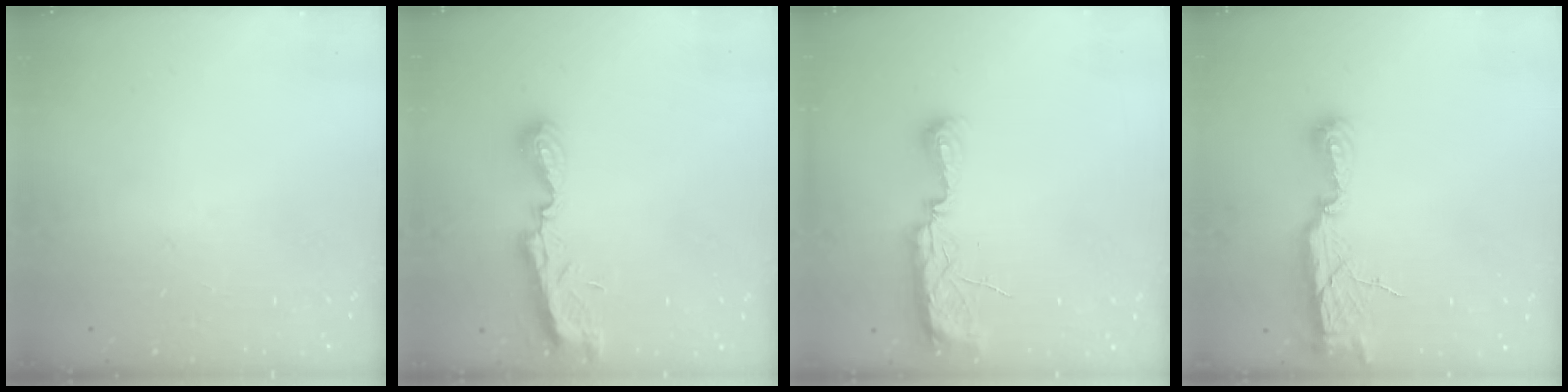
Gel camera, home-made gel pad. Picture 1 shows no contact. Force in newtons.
{"total": 7.6, "press": 7.5, "slide": 0.3}
{"total": 9.7, "press": 8.7, "slide": 4.2}
{"total": 9.5, "press": 9.2, "slide": 2.7}